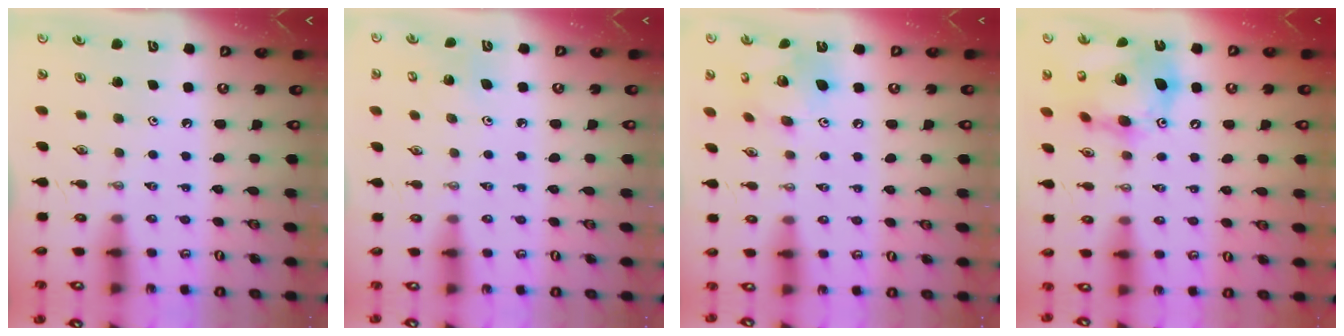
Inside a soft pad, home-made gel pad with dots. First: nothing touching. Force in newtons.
{"total": 4.8, "press": 4.7, "slide": 0.9}
{"total": 13.7, "press": 13.7, "slide": 1.4}
{"total": 19.4, "press": 19.3, "slide": 2.1}